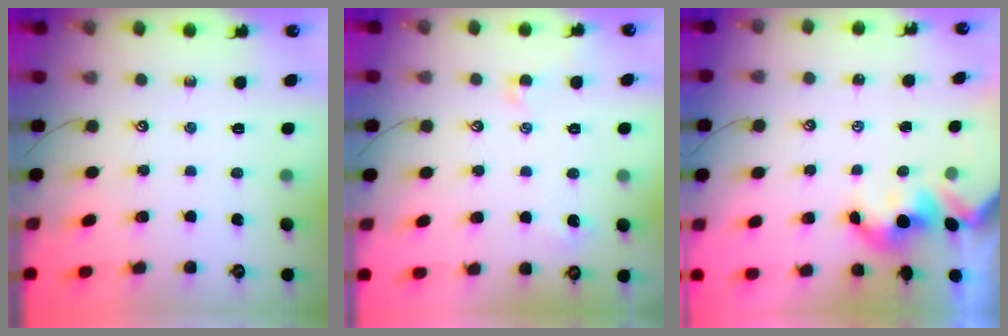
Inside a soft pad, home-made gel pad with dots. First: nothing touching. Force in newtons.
{"total": 1.6, "press": 1.5, "slide": 0.5}
{"total": 2.2, "press": 2.2, "slide": 0.2}